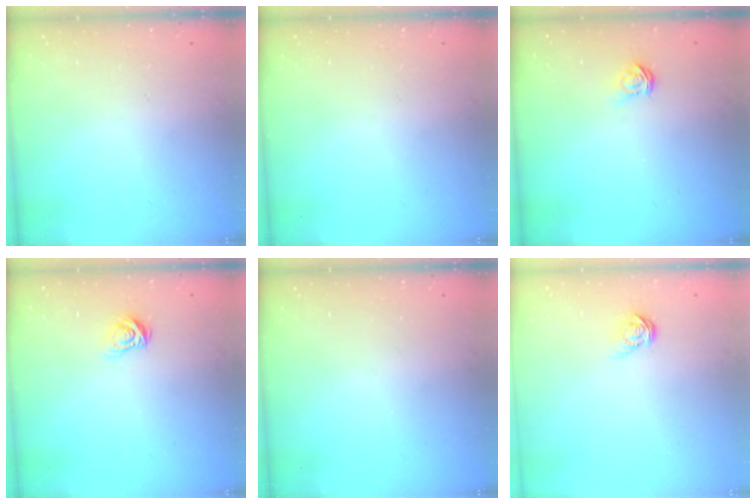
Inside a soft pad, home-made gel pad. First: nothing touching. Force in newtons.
{"total": 0.0}
{"total": 2.4, "press": 2.4, "slide": 0.2}
{"total": 4.9, "press": 4.9, "slide": 0.5}
{"total": 0.0}
{"total": 5.5, "press": 5.4, "slide": 0.5}